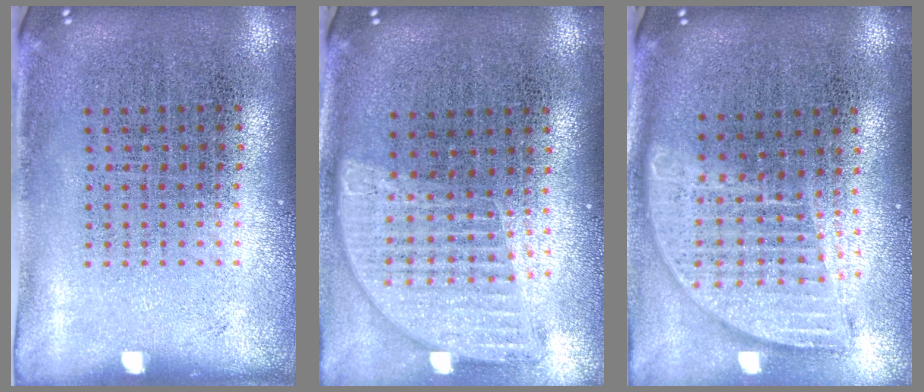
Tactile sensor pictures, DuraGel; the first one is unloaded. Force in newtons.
{"total": 1.2, "press": 1.2, "slide": 0.5}
{"total": 1.8, "press": 1.5, "slide": 1.0}